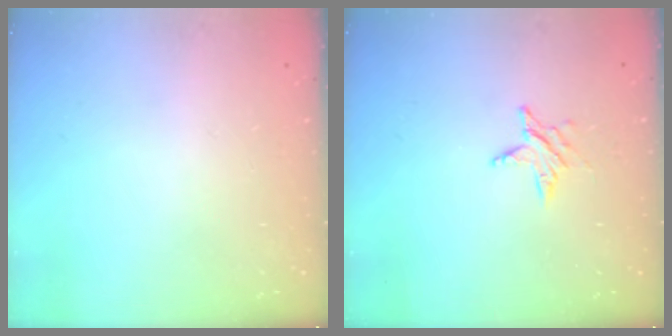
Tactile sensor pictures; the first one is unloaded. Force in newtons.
{"total": 4.7, "press": 4.6, "slide": 0.6}